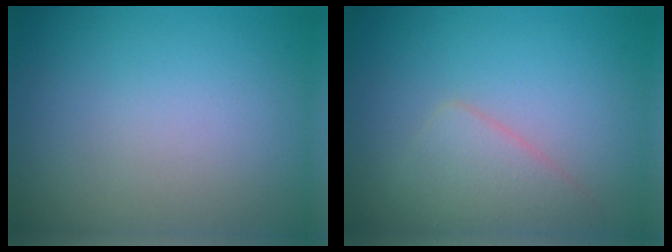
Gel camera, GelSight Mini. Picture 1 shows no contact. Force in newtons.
{"total": 2.8, "press": 2.8, "slide": 0.2}